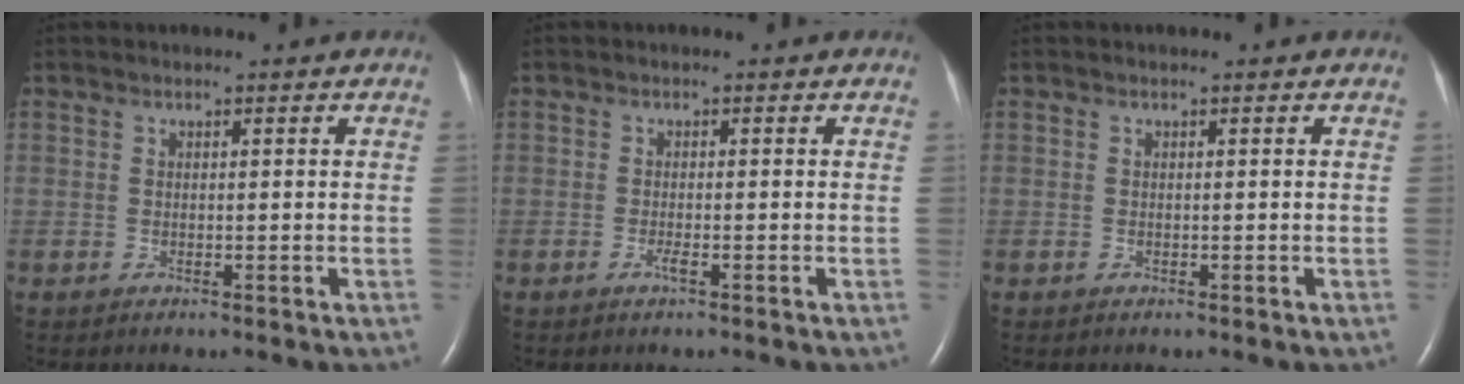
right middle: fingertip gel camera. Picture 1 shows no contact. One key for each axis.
{"total": 1.0, "fx": -0.6, "fy": 0.0, "fz": 0.9, "tx": -0.022, "ty": -0.001, "tz": -0.012}
{"total": 0.0}